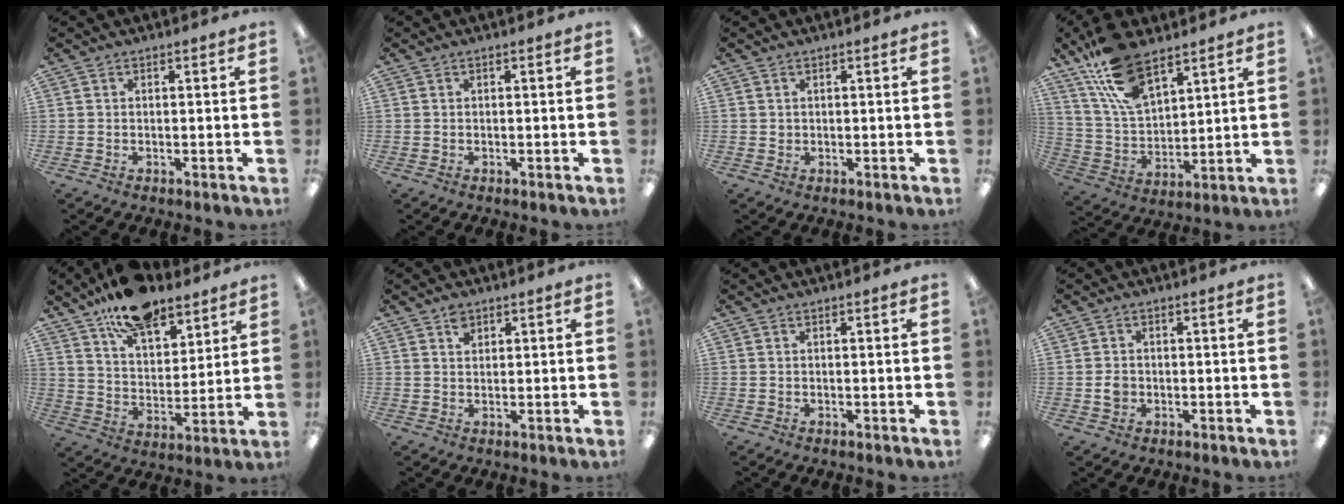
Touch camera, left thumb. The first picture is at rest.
{"total": 0.0}
{"total": 0.8, "force": [0.3, 0.7, 0.1], "torque": [-0.002, 0.004, 0.005]}
{"total": 16.0, "force": [10.8, 7.3, 9.4], "torque": [-0.197, -0.040, 0.196]}
{"total": 15.0, "force": [11.8, 6.6, 6.5], "torque": [-0.107, -0.067, 0.213]}
{"total": 2.5, "force": [1.7, 1.6, 1.0], "torque": [-0.007, -0.007, 0.028]}
{"total": 0.0}
{"total": 2.4, "force": [-0.3, 2.0, 1.2], "torque": [-0.014, 0.001, -0.009]}